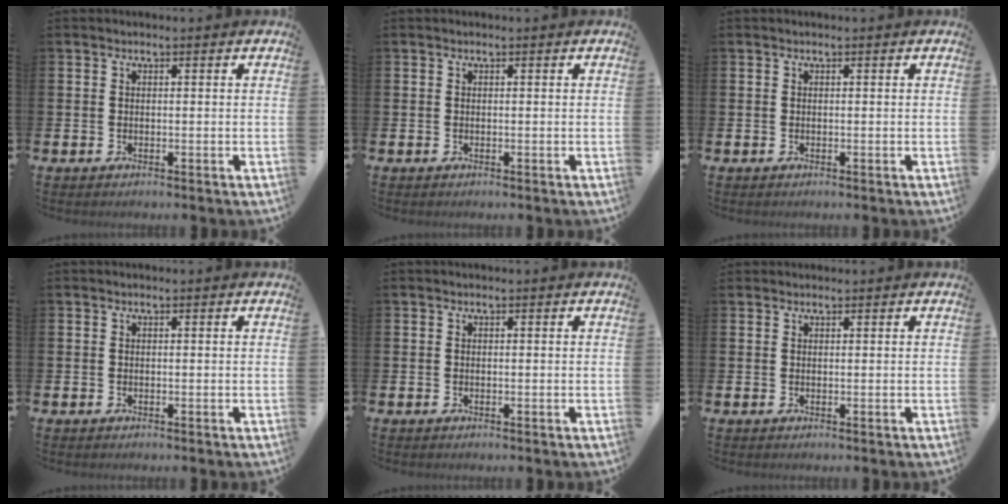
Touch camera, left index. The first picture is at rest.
{"total": 0.0}
{"total": 0.0}
{"total": 0.0}
{"total": 0.0}
{"total": 0.7, "force": [0.7, 0.2, 0.0], "torque": [0.014, -0.004, 0.011]}